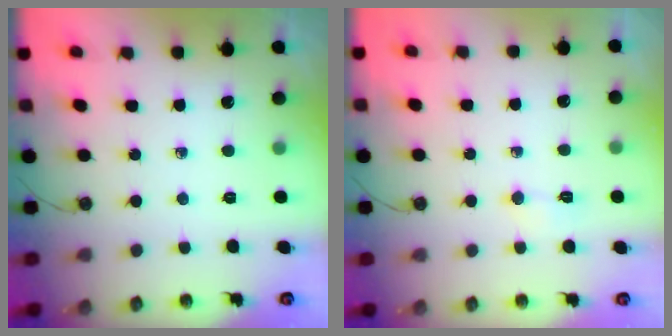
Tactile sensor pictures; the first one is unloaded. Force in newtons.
{"total": 2.7, "press": 2.6, "slide": 0.5}